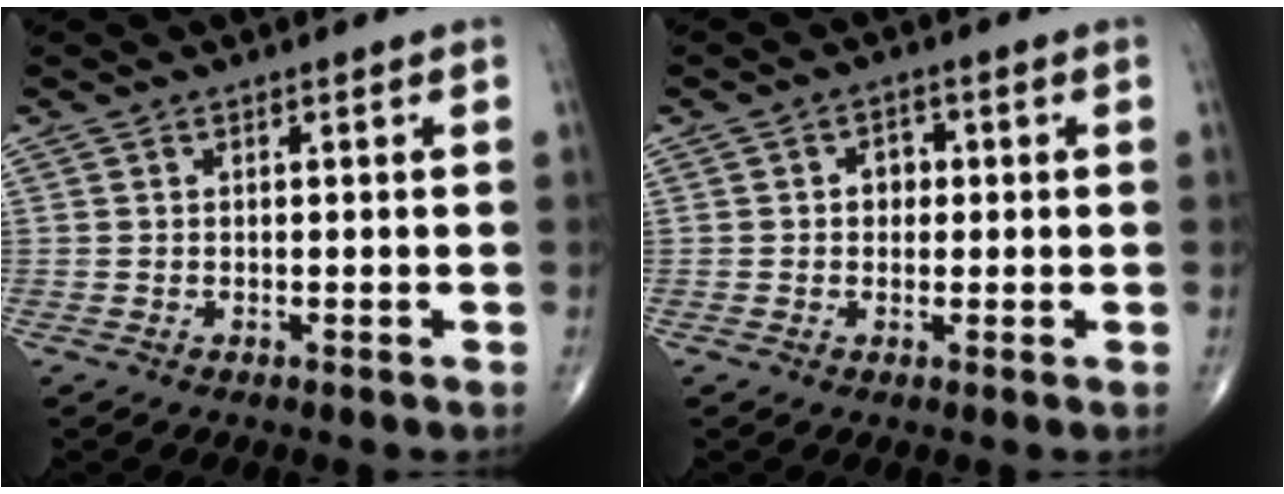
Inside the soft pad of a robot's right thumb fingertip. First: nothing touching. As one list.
[{"total": 2.9, "force": [0.2, 2.4, 1.7], "torque": [-0.005, 0.008, -0.002]}]